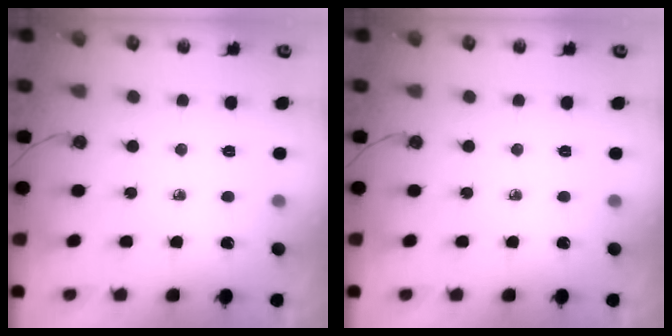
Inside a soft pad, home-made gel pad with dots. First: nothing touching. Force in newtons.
{"total": 0.0}